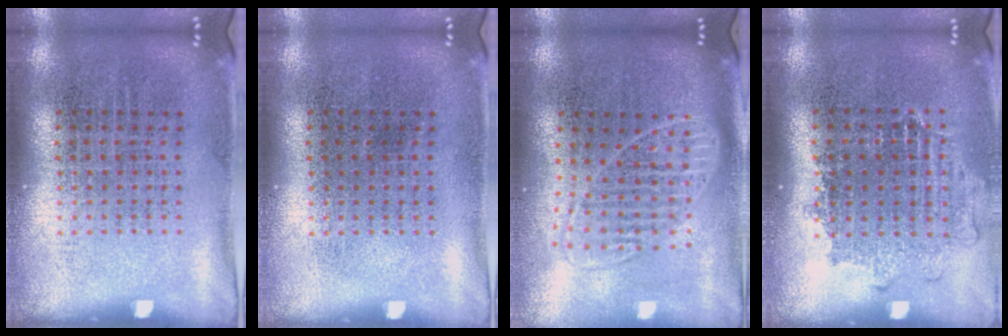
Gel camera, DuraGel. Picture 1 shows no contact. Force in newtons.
{"total": 0.0}
{"total": 1.8, "press": 1.4, "slide": 1.0}
{"total": 1.1, "press": 1.1, "slide": 0.4}